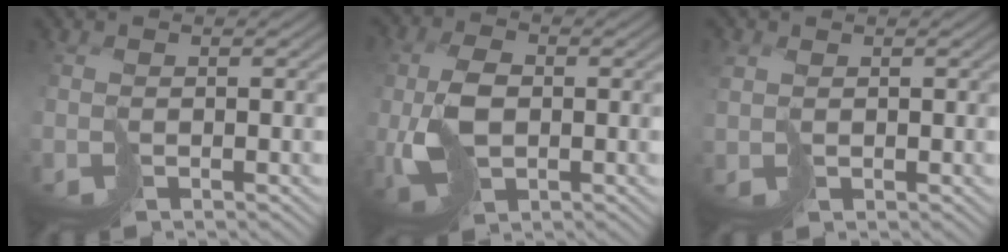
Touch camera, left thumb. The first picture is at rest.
{"total": 6.6, "force": [-0.1, 4.0, 5.3], "torque": [-0.117, -0.001, 0.004]}
{"total": 2.0, "force": [0.8, 1.6, 0.9], "torque": [-0.036, -0.001, 0.016]}